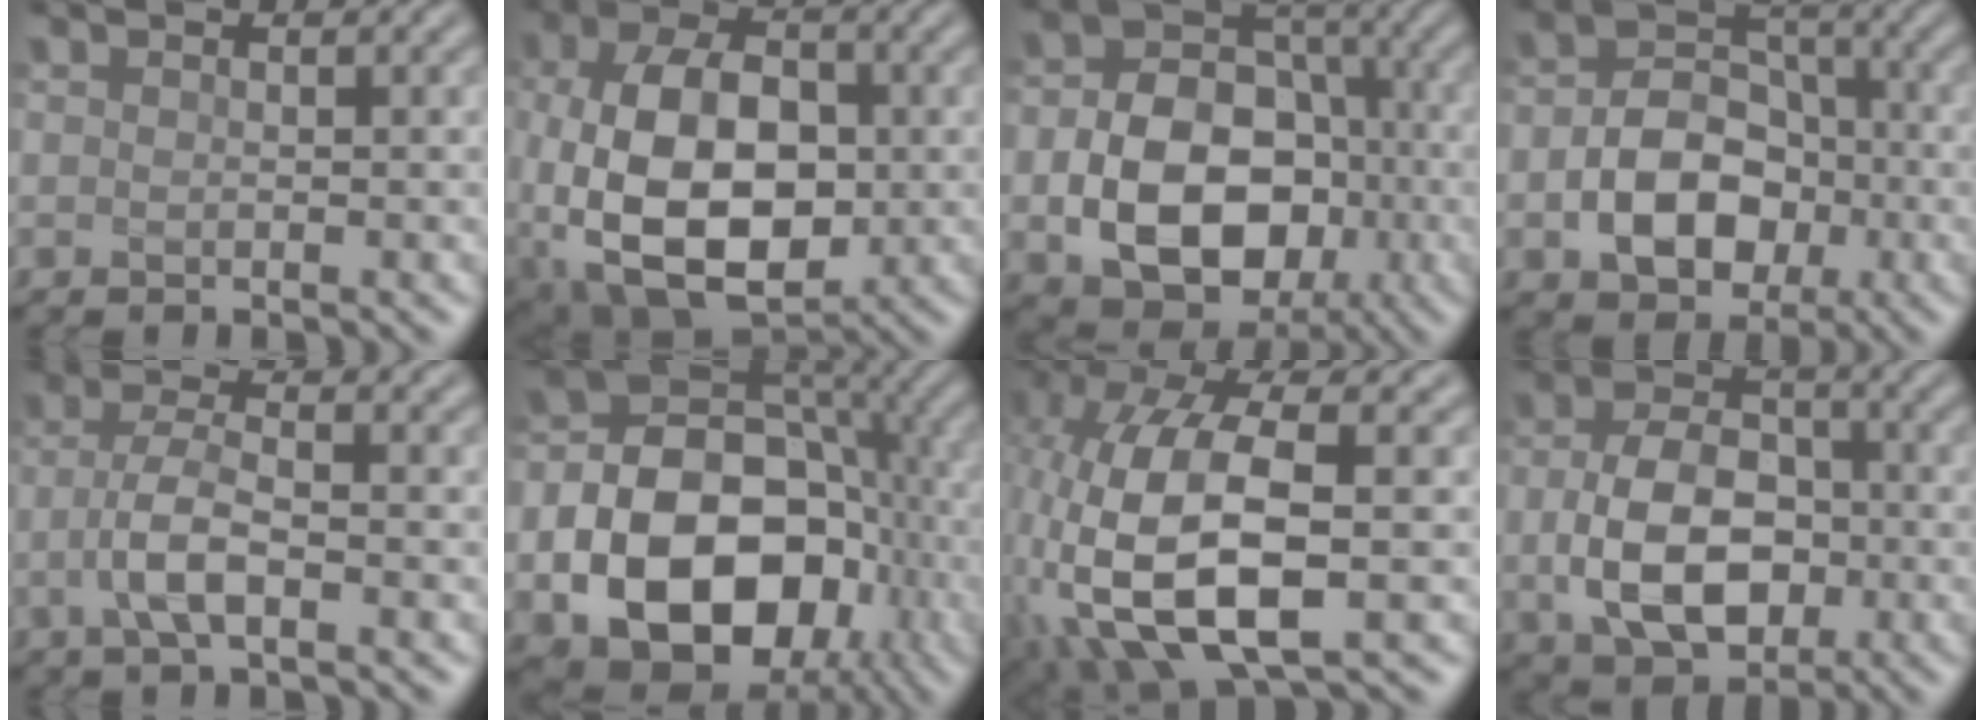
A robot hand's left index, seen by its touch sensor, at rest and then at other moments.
{"total": 13.2, "force": [-1.3, 8.5, 10.0], "torque": [-0.200, -0.015, -0.017]}
{"total": 9.9, "force": [-2.4, 7.5, 6.0], "torque": [-0.102, -0.003, -0.043]}
{"total": 6.4, "force": [-1.7, 4.9, 3.8], "torque": [-0.061, 0.002, -0.029]}
{"total": 3.2, "force": [-1.1, 0.9, 2.9], "torque": [-0.061, 0.007, -0.028]}
{"total": 14.9, "force": [-4.3, 10.7, 9.4], "torque": [-0.149, -0.012, -0.070]}
{"total": 12.2, "force": [-1.6, 6.6, 10.2], "torque": [-0.232, -0.009, -0.024]}
{"total": 7.6, "force": [-1.2, 5.2, 5.4], "torque": [-0.110, 0.001, -0.023]}